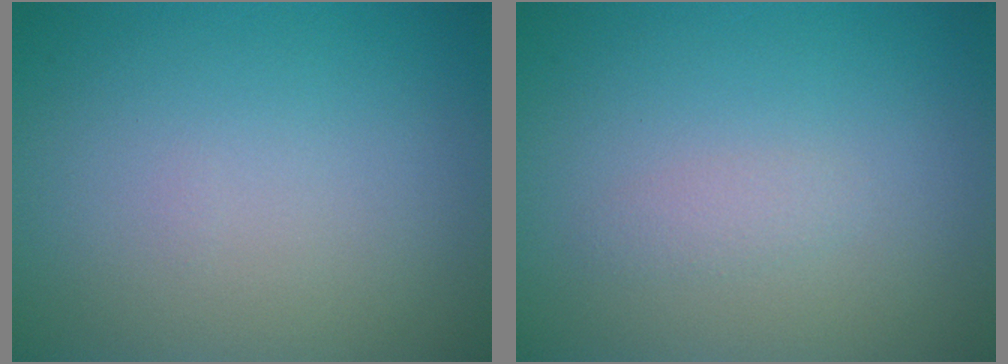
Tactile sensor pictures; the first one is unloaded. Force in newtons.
{"total": 0.9, "press": 0.9, "slide": 0.1}